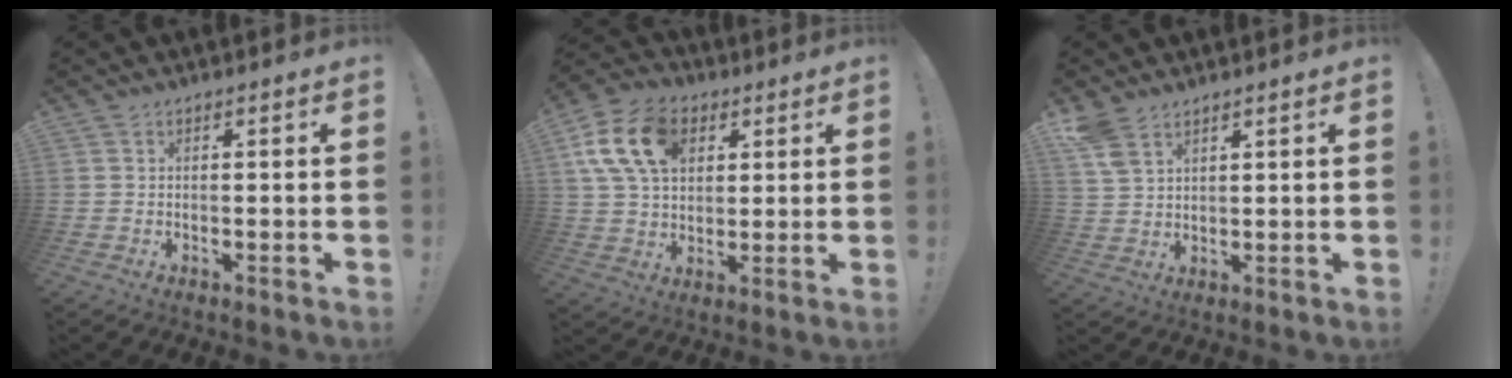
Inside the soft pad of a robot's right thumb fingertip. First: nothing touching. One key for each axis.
{"total": 16.4, "fx": 5.6, "fy": 11.5, "fz": 10.2, "tx": -0.183, "ty": -0.006, "tz": 0.109}
{"total": 5.9, "fx": 3.9, "fy": 2.9, "fz": 3.3, "tx": -0.065, "ty": -0.014, "tz": 0.078}